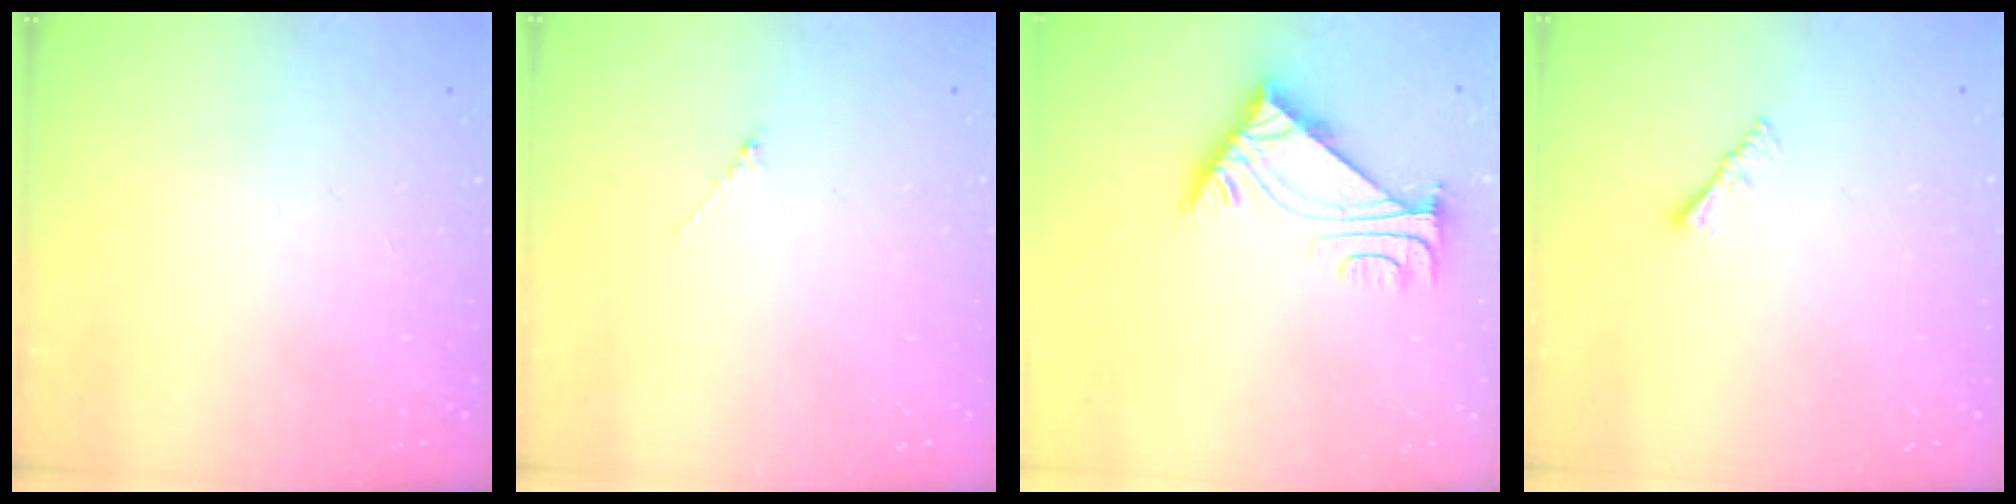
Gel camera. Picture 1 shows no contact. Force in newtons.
{"total": 0.6, "press": 0.5, "slide": 0.3}
{"total": 6.2, "press": 6.1, "slide": 1.1}
{"total": 1.6, "press": 1.5, "slide": 0.5}